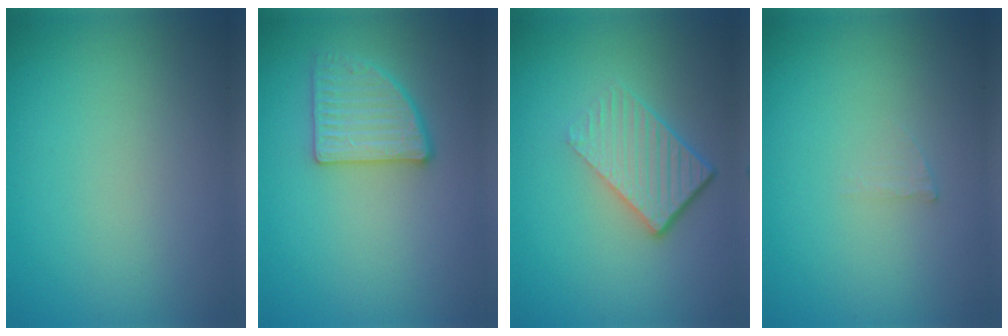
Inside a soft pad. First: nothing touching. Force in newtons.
{"total": 3.0, "press": 3.0, "slide": 0.6}
{"total": 4.5, "press": 2.8, "slide": 3.5}
{"total": 0.6, "press": 0.6, "slide": 0.1}